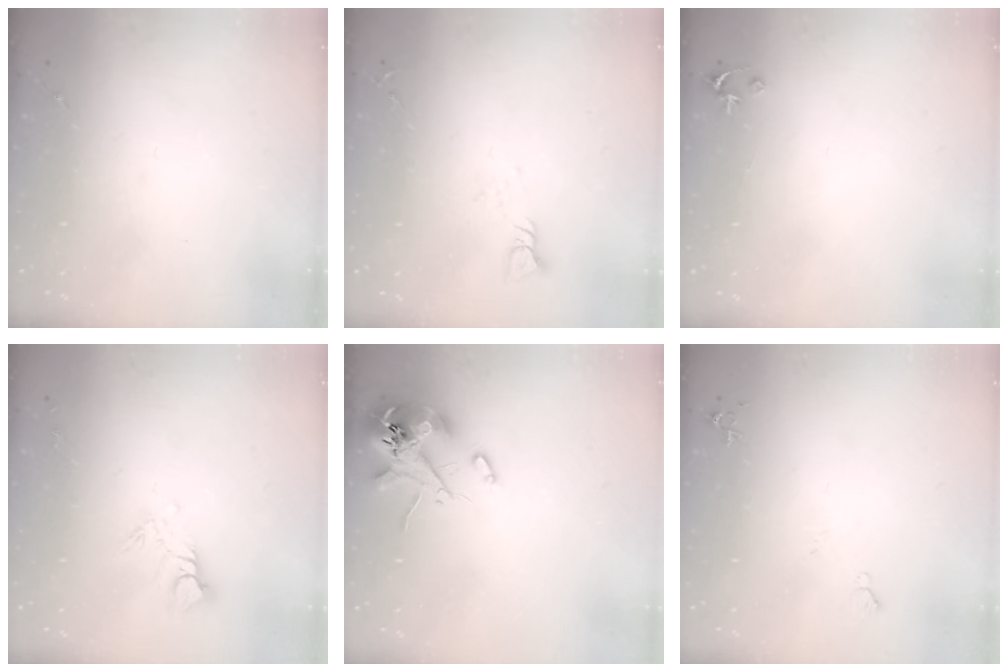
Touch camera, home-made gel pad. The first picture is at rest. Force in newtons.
{"total": 3.5, "press": 3.5, "slide": 0.2}
{"total": 2.5, "press": 2.5, "slide": 0.2}
{"total": 8.6, "press": 8.6, "slide": 0.9}
{"total": 11.8, "press": 11.6, "slide": 1.8}
{"total": 5.2, "press": 5.1, "slide": 1.1}